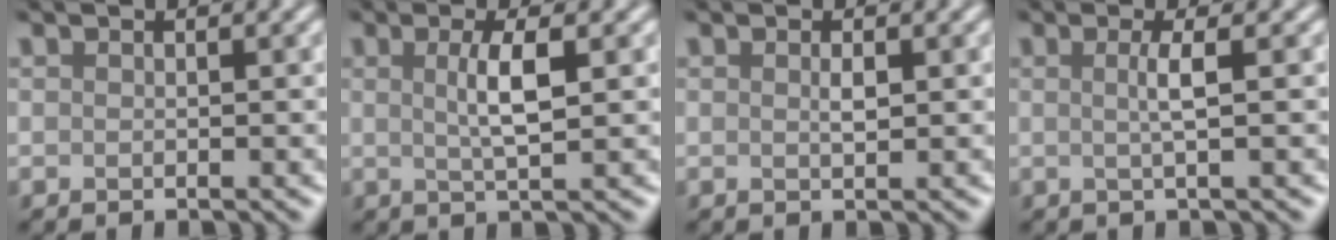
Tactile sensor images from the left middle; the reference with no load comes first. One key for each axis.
{"total": 3.2, "fx": 0.6, "fy": 0.7, "fz": 3.0, "tx": -0.056, "ty": 0.002, "tz": 0.010}
{"total": 0.9, "fx": 0.2, "fy": 0.2, "fz": 0.8, "tx": -0.016, "ty": 0.001, "tz": 0.004}
{"total": 2.1, "fx": 0.1, "fy": 0.5, "fz": 2.1, "tx": -0.038, "ty": 0.002, "tz": -0.003}